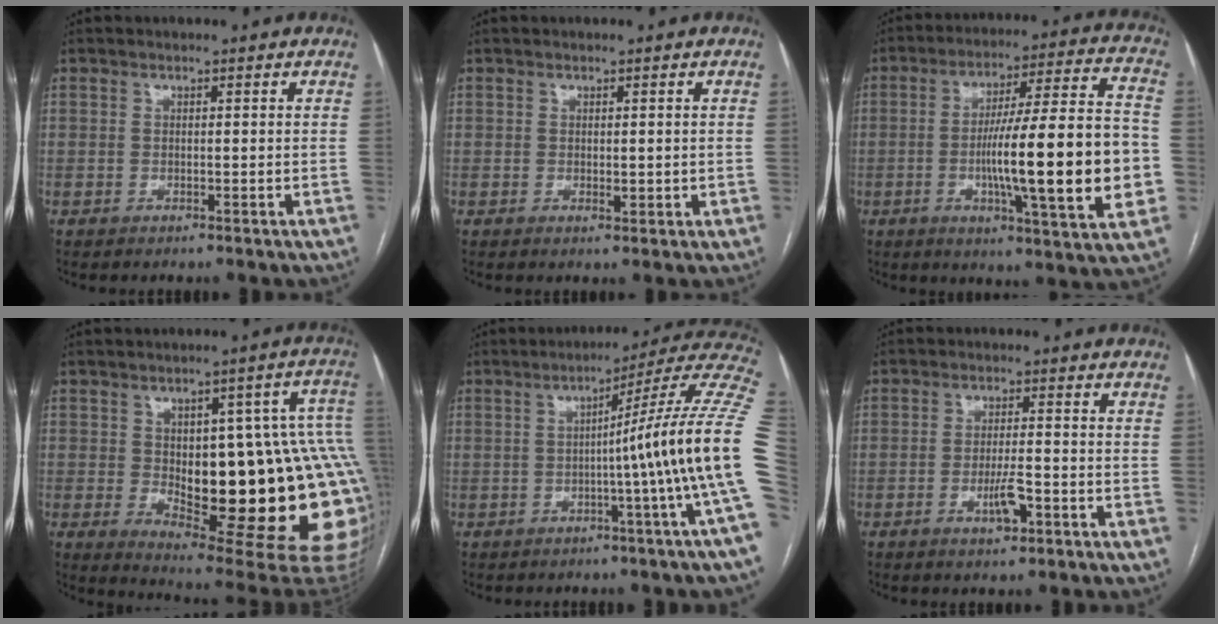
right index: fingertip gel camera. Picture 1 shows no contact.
{"total": 1.4, "force": [0.1, 0.8, 1.2], "torque": [-0.017, -0.005, 0.004]}
{"total": 21.7, "force": [-3.4, 1.6, 21.3], "torque": [-0.299, 0.010, -0.050]}
{"total": 28.6, "force": [-2.0, 8.7, 27.2], "torque": [-0.279, 0.022, -0.001]}
{"total": 16.7, "force": [-1.8, -3.0, 16.3], "torque": [-0.174, 0.017, -0.038]}
{"total": 4.1, "force": [-1.9, 0.9, 3.5], "torque": [-0.067, 0.000, -0.031]}